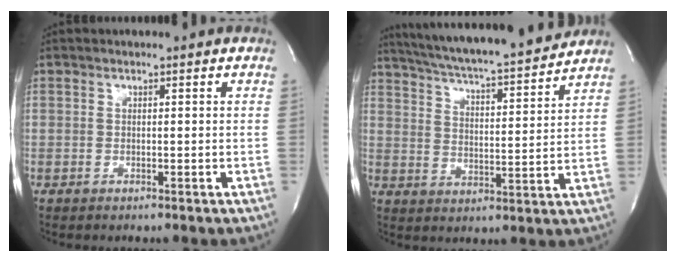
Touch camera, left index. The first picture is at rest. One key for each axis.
{"total": 18.0, "fx": 16.5, "fy": 0.6, "fz": 7.3, "tx": -0.126, "ty": -0.007, "tz": 0.245}